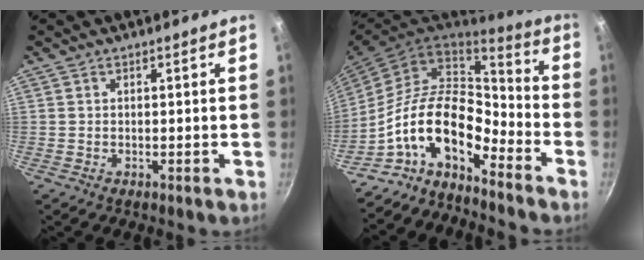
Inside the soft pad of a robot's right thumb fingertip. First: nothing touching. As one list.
[{"total": 15.3, "force": [-8.2, 7.5, 10.6], "torque": [-0.160, 0.075, -0.175]}]